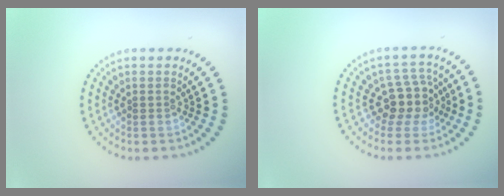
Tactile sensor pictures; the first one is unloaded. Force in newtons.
{"total": 3.5, "press": 2.8, "slide": 2.0}